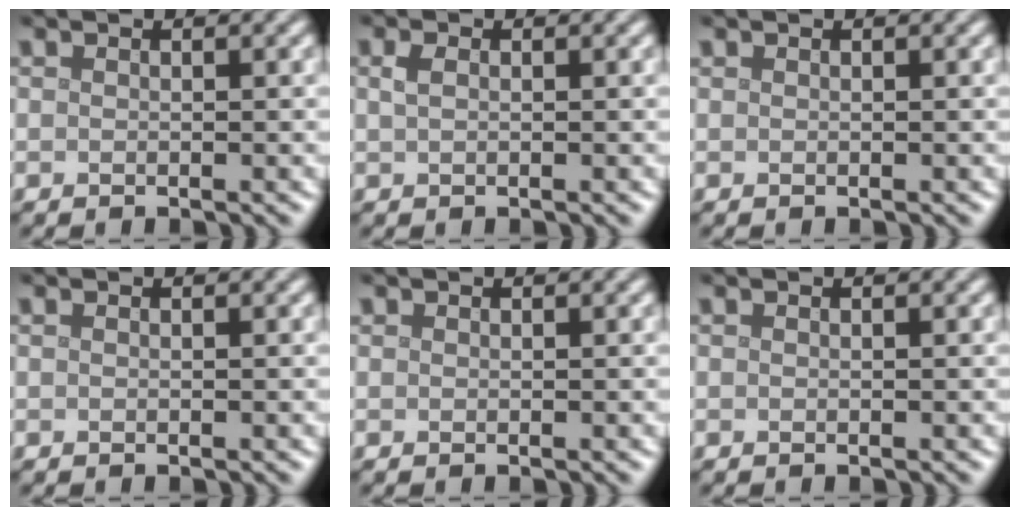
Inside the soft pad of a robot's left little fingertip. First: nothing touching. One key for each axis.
{"total": 1.0, "fx": 0.3, "fy": 0.6, "fz": 0.7, "tx": -0.017, "ty": 0.002, "tz": 0.005}
{"total": 0.0}
{"total": 0.0}
{"total": 0.0}
{"total": 0.0}